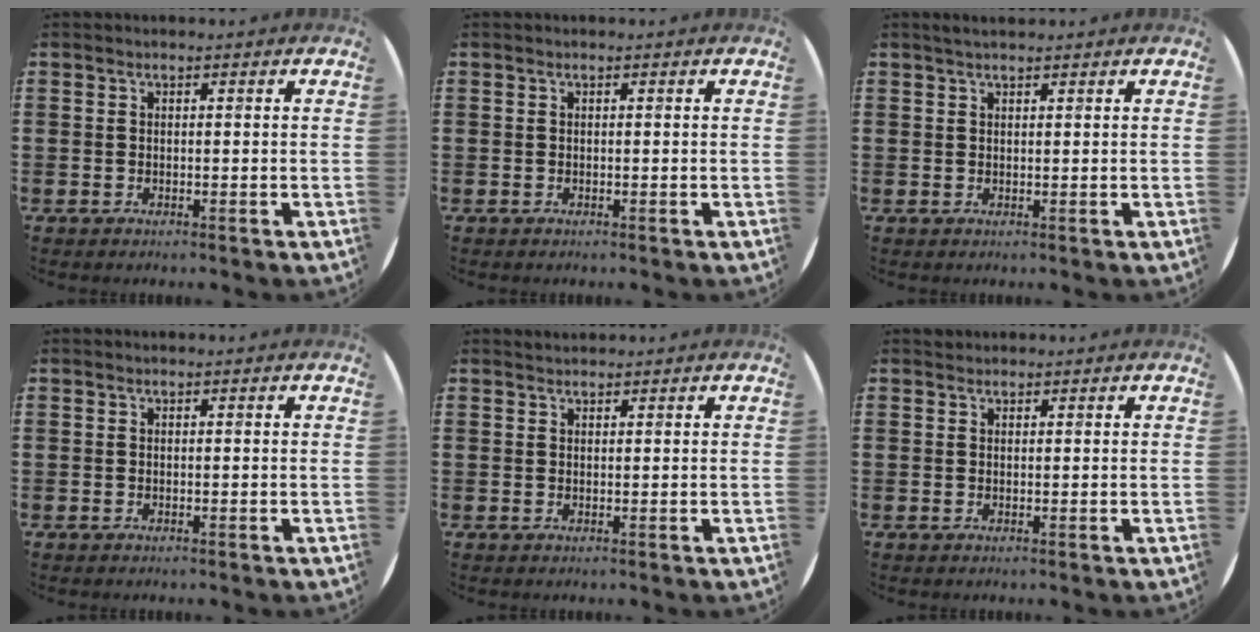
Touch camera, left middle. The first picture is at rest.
{"total": 0.0}
{"total": 1.1, "force": [0.9, 0.1, 0.5], "torque": [-0.010, 0.003, 0.017]}
{"total": 0.0}
{"total": 0.8, "force": [0.8, 0.1, -0.1], "torque": [0.001, 0.002, 0.015]}
{"total": 0.5, "force": [0.5, 0.1, -0.1], "torque": [0.010, 0.001, 0.008]}